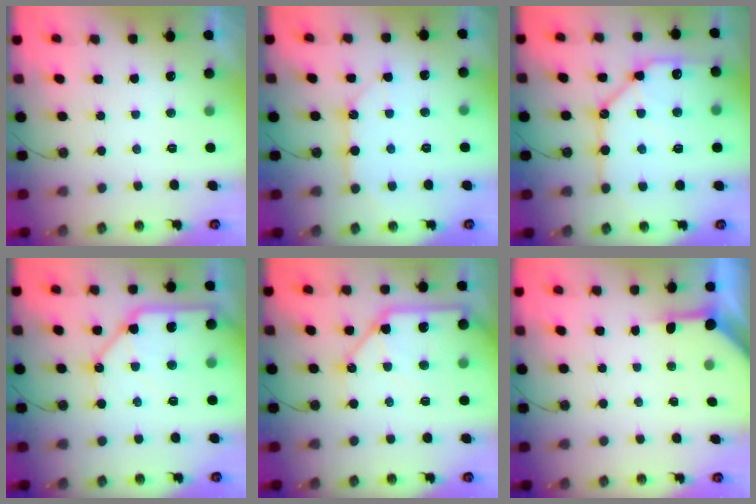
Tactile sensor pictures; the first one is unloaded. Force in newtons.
{"total": 11.0, "press": 11.0, "slide": 1.1}
{"total": 17.1, "press": 17.0, "slide": 1.8}
{"total": 15.5, "press": 15.4, "slide": 1.7}
{"total": 12.9, "press": 12.8, "slide": 1.6}
{"total": 4.0, "press": 3.9, "slide": 0.5}